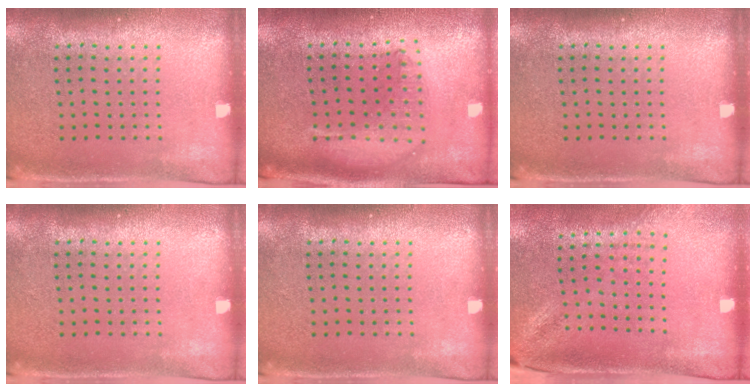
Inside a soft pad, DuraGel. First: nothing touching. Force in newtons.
{"total": 1.8, "press": 1.5, "slide": 1.0}
{"total": 0.0}
{"total": 0.0}
{"total": 0.0}
{"total": 1.8, "press": 1.4, "slide": 1.2}